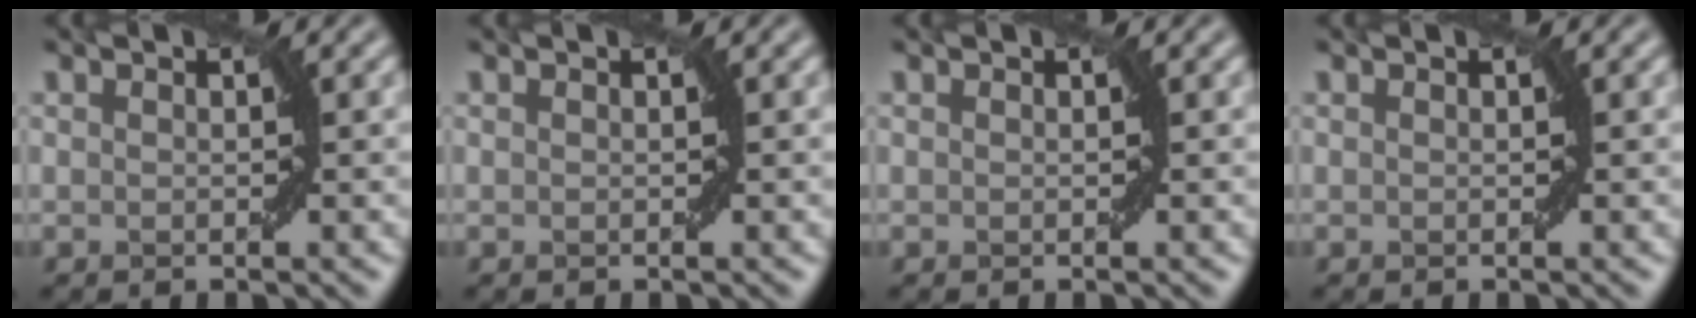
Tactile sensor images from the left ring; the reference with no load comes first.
{"total": 0.0}
{"total": 0.0}
{"total": 0.0}